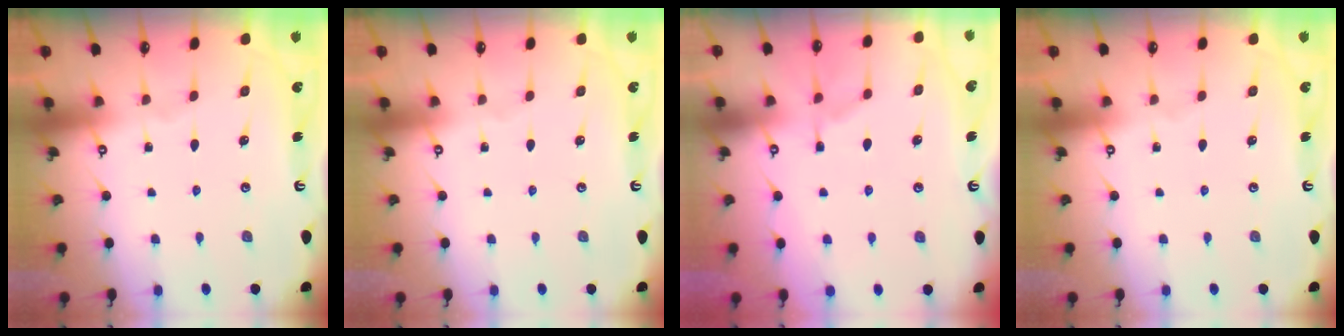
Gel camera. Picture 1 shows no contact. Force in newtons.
{"total": 0.0}
{"total": 1.3, "press": 0.7, "slide": 1.1}
{"total": 0.0}